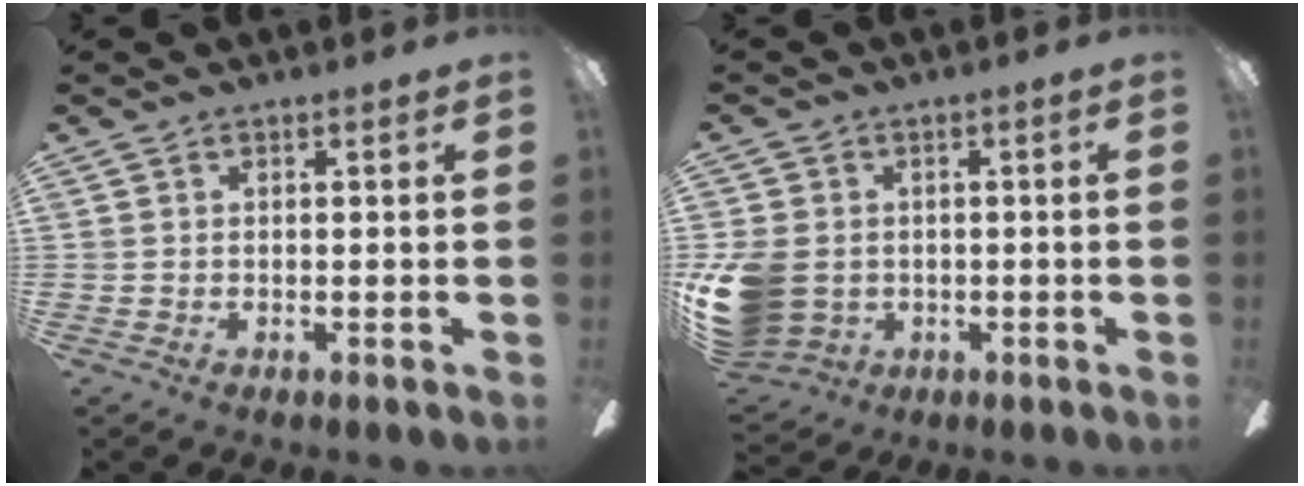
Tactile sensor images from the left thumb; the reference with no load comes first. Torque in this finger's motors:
{"motor_torque": [0.82, 2.04, 0.71, -0.66, 0.10]}